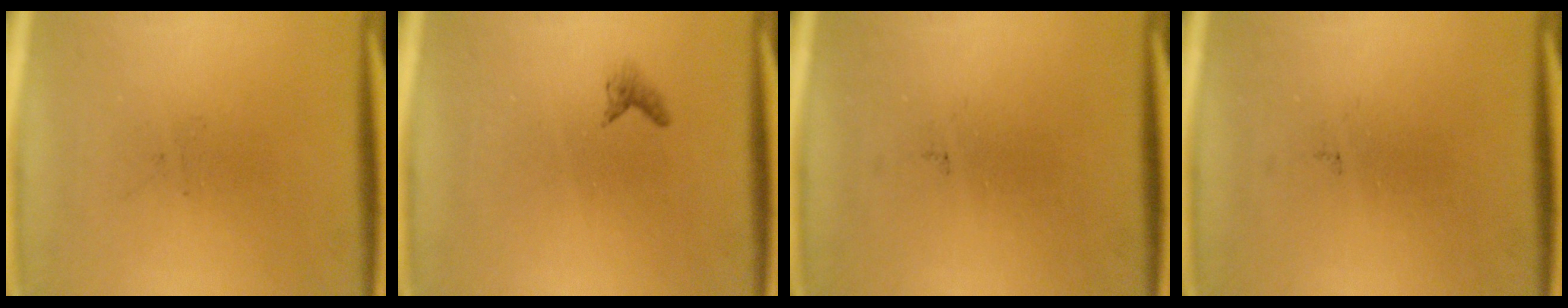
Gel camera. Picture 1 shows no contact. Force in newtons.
{"total": 0.7}
{"total": 0.0}
{"total": 0.0}